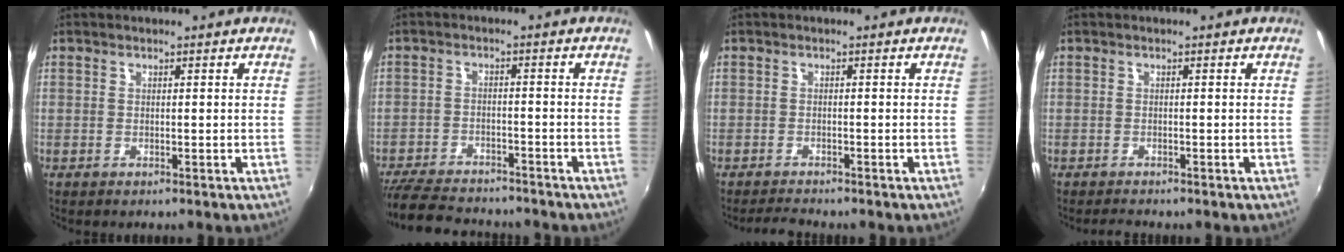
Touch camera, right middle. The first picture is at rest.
{"total": 12.6, "force": [-11.2, 3.6, 4.6], "torque": [-0.119, -0.010, -0.178]}
{"total": 2.5, "force": [-2.5, 0.1, 0.5], "torque": [-0.022, -0.010, -0.046]}
{"total": 1.6, "force": [-1.6, 0.1, 0.4], "torque": [-0.010, -0.011, -0.028]}